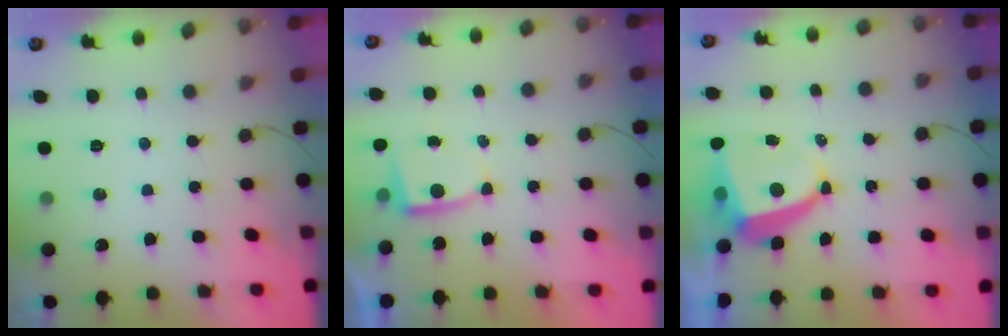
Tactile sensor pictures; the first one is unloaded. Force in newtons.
{"total": 3.0, "press": 3.0, "slide": 0.4}
{"total": 6.7, "press": 6.7, "slide": 0.9}